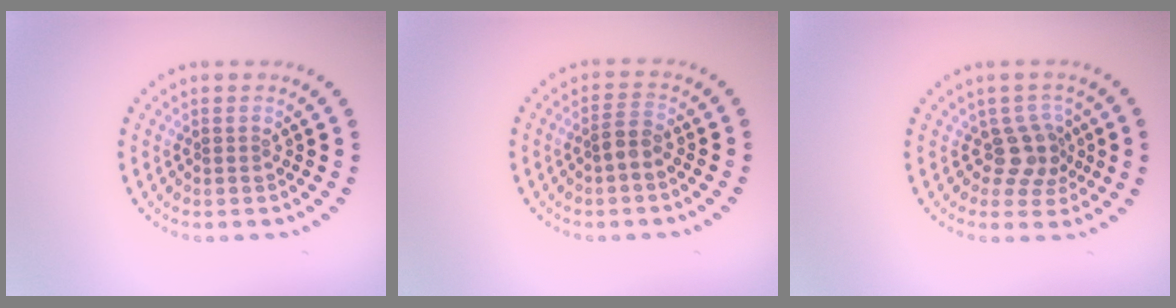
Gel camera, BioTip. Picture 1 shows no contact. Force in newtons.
{"total": 1.6, "press": 1.4, "slide": 0.8}
{"total": 2.9, "press": 2.2, "slide": 1.8}